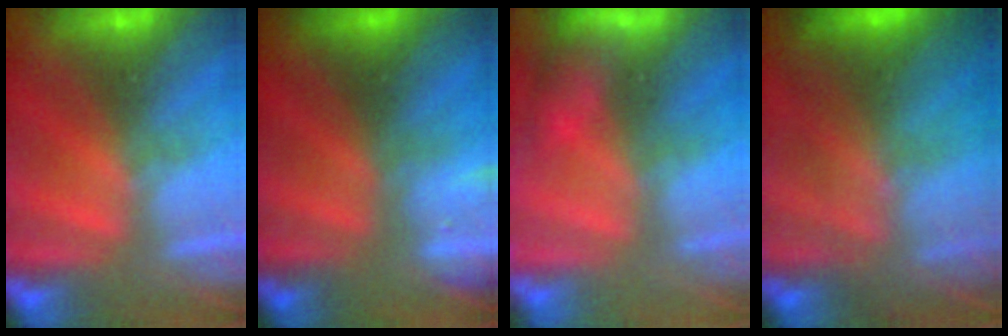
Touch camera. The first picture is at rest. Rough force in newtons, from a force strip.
{"total": 6.5}
{"total": 3.6}
{"total": 8.3}